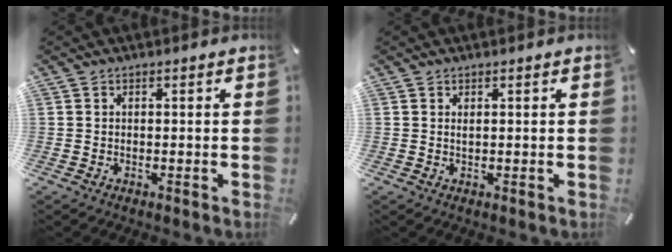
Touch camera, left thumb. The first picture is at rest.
{"total": 0.8, "force": [0.3, 0.1, 0.7], "torque": [-0.013, -0.001, 0.006]}